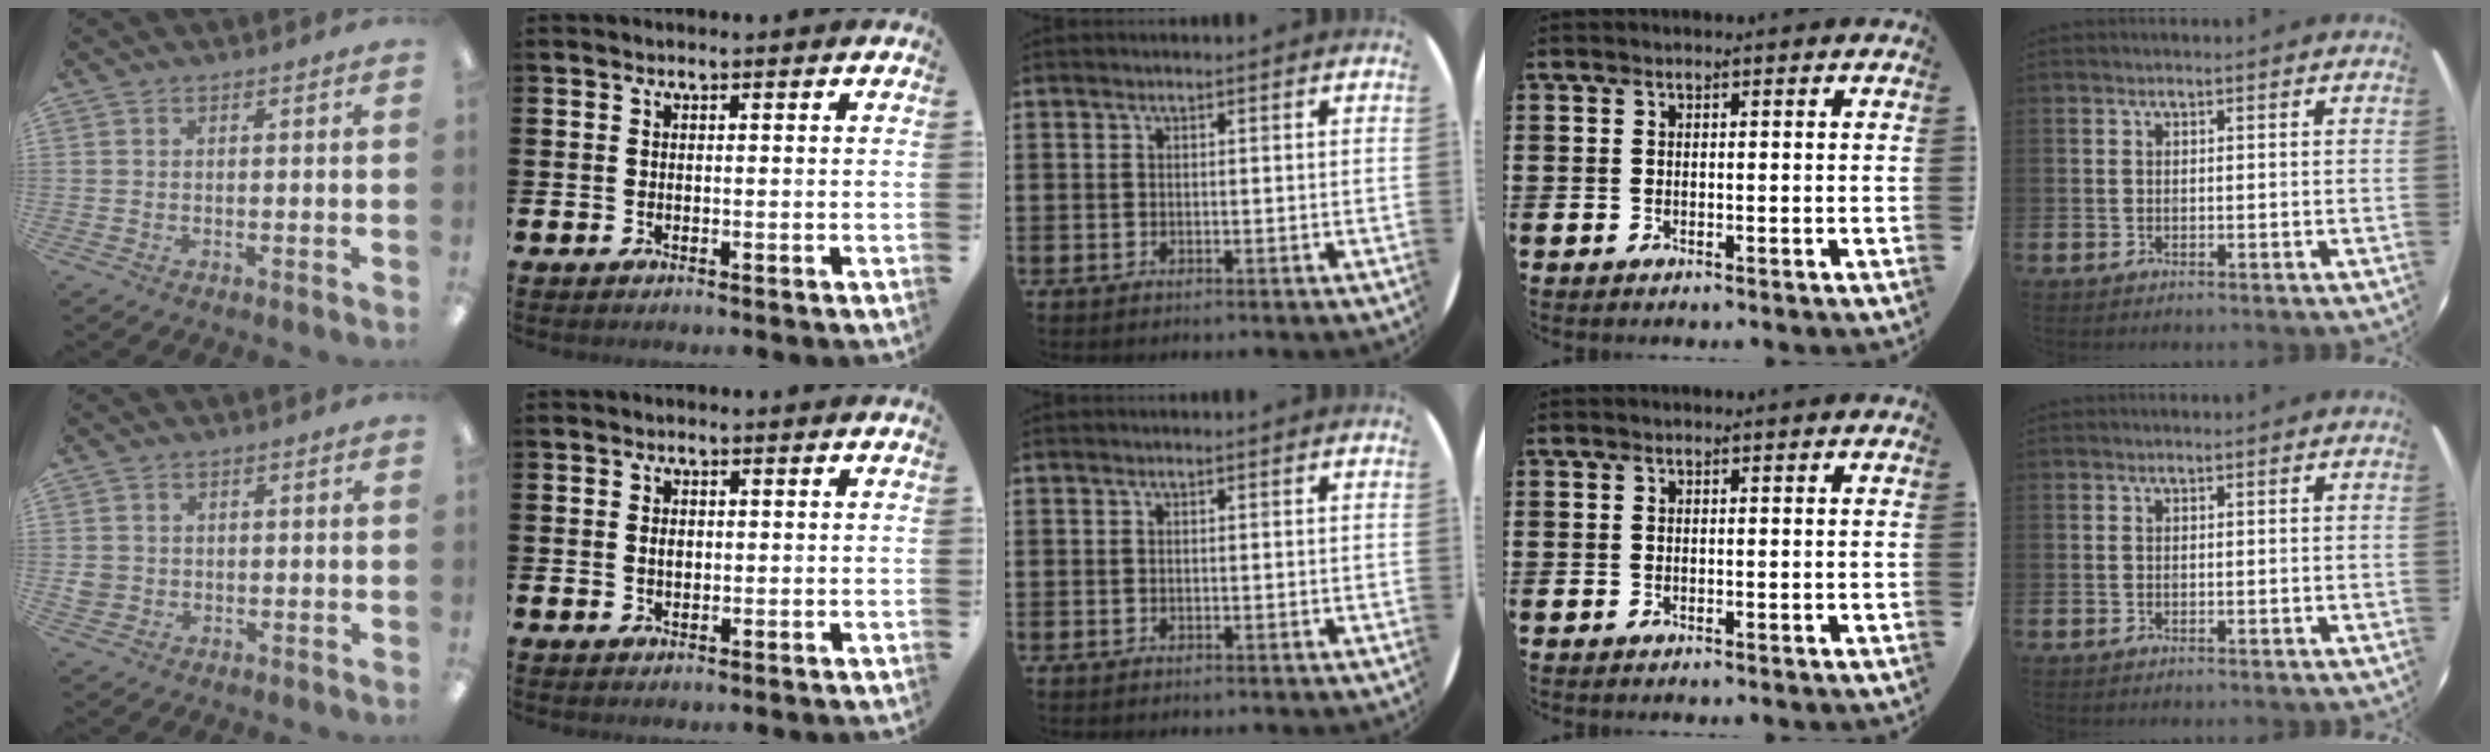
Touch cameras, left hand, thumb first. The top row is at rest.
{"thumb": {"total": 2.6, "force": [0.1, 2.5, 0.7], "torque": [-0.015, 0.005, 0.001]}, "index": {"total": 1.8, "force": [0.2, 1.0, 1.4], "torque": [-0.021, 0.003, 0.000]}}